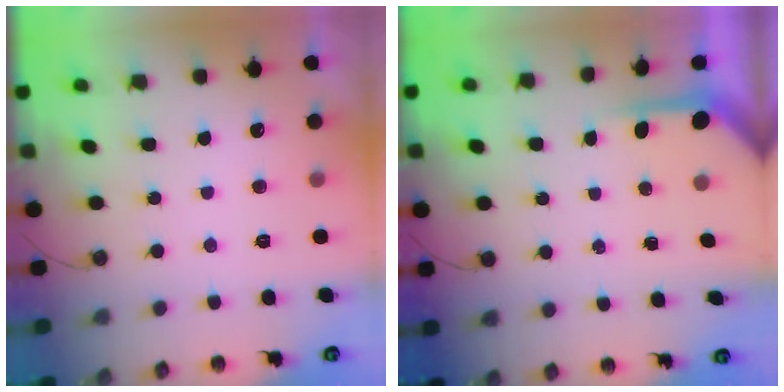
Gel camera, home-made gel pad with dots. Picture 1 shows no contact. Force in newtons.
{"total": 3.7, "press": 3.7, "slide": 0.2}